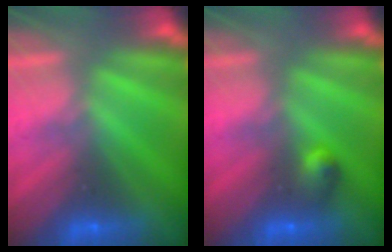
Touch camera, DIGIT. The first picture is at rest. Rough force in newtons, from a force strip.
{"total": 2.7}